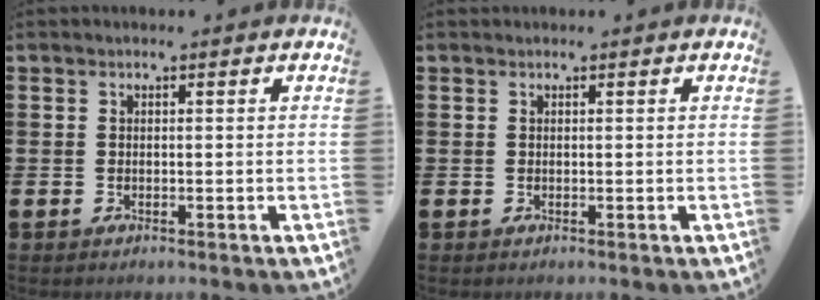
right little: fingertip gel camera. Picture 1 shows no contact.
{"total": 0.0}